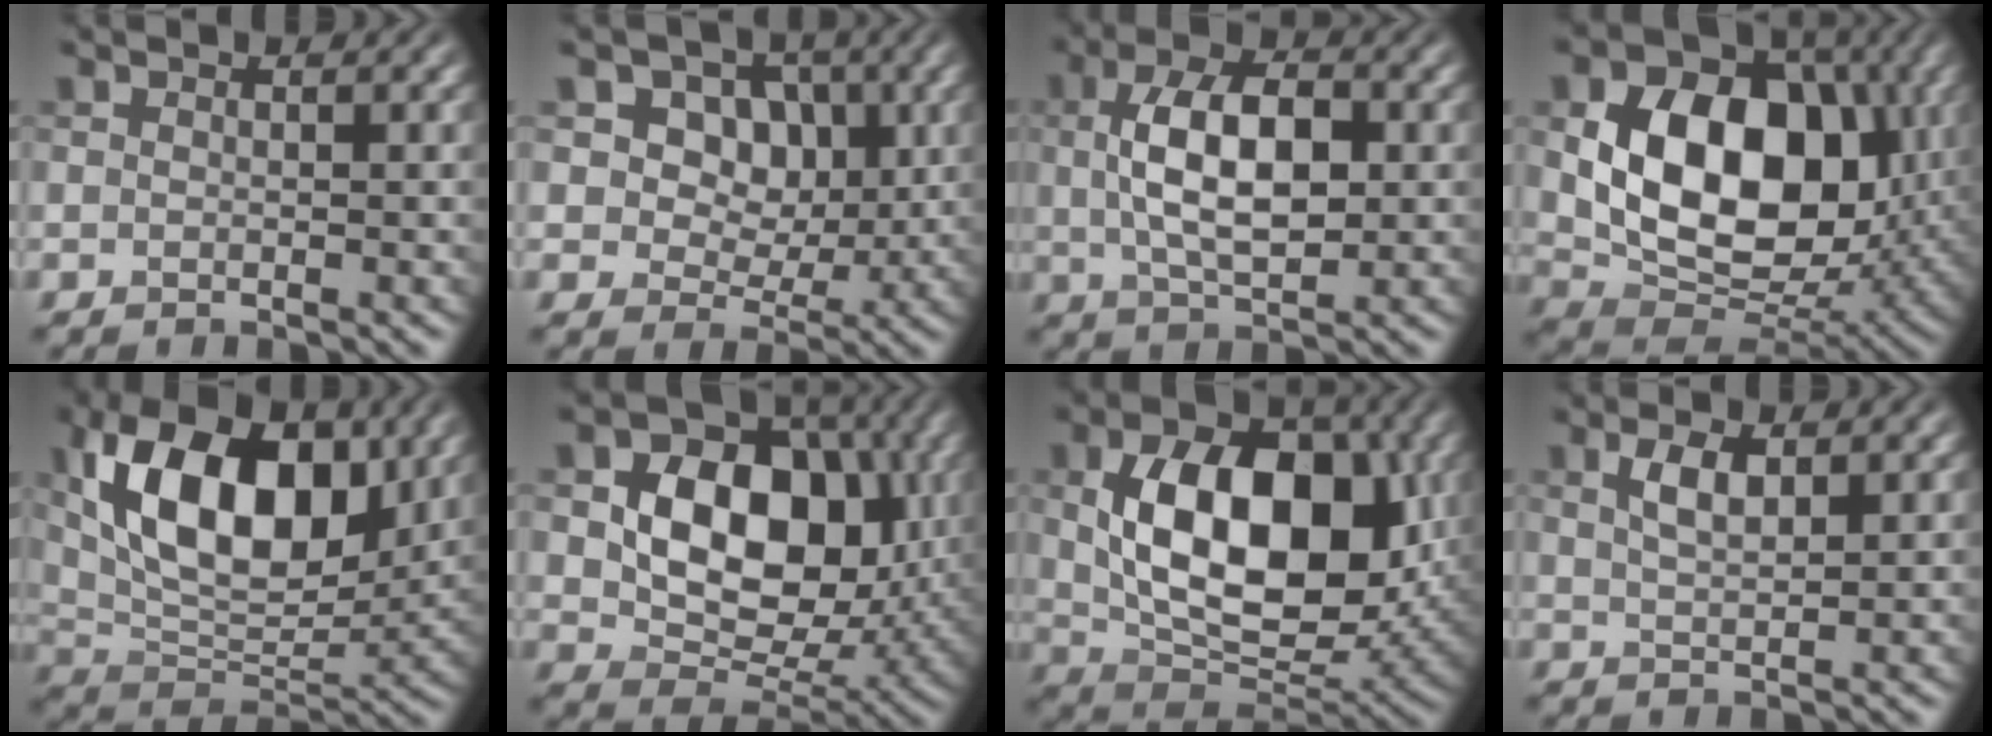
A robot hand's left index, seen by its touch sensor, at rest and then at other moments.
{"total": 8.0, "force": [2.9, 6.2, 4.1], "torque": [-0.073, 0.005, 0.038]}
{"total": 7.3, "force": [0.7, 3.6, 6.4], "torque": [-0.117, 0.007, 0.010]}
{"total": 12.8, "force": [1.6, 9.1, 8.9], "torque": [-0.151, -0.012, 0.034]}
{"total": 12.7, "force": [4.2, 7.2, 9.6], "torque": [-0.150, 0.005, 0.069]}
{"total": 11.2, "force": [1.6, 8.1, 7.6], "torque": [-0.122, -0.005, 0.025]}
{"total": 11.9, "force": [1.4, 7.4, 9.1], "torque": [-0.156, -0.009, 0.034]}
{"total": 2.6, "force": [1.2, 1.0, 2.0], "torque": [-0.042, 0.003, 0.025]}